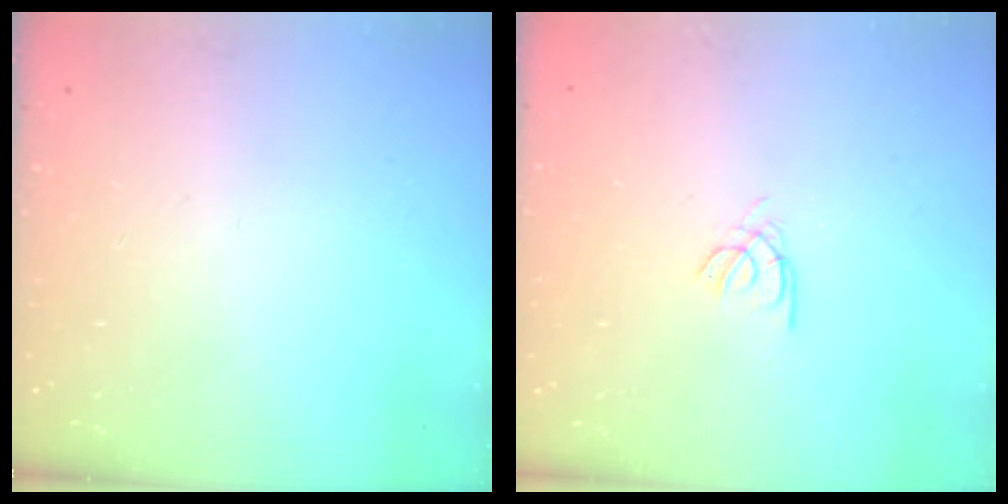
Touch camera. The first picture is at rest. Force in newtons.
{"total": 2.2, "press": 2.2, "slide": 0.2}